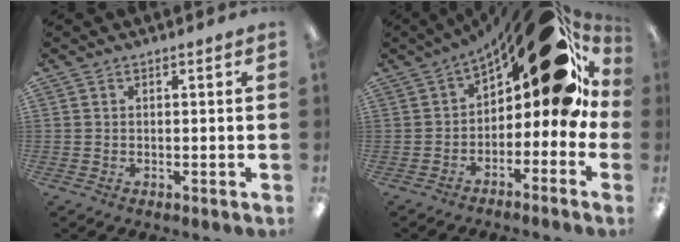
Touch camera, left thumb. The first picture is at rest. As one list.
[{"total": 22.0, "force": [9.8, 9.0, 17.5], "torque": [-0.236, -0.049, 0.164]}]